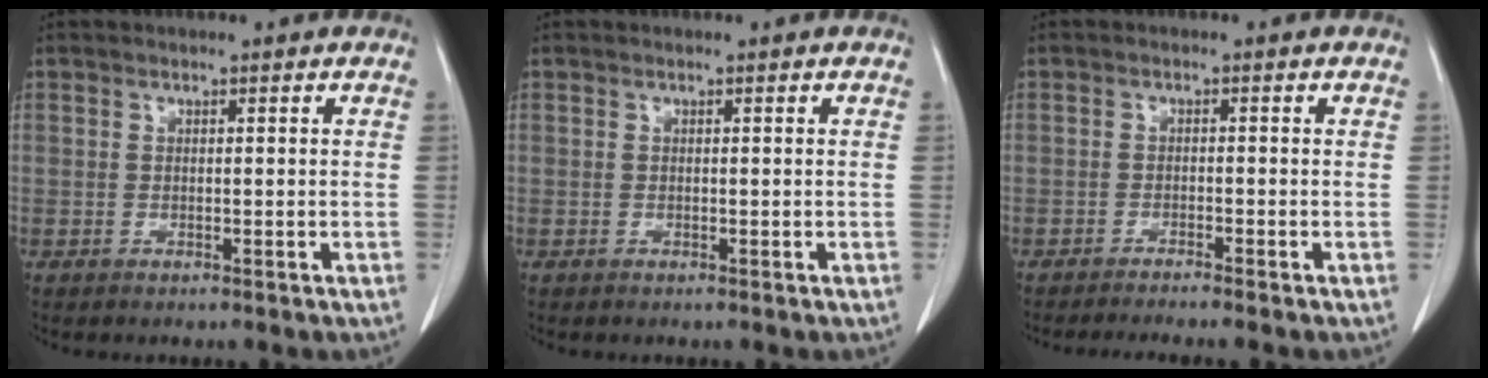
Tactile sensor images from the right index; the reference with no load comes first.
{"total": 0.0}
{"total": 4.2, "force": [-3.8, -0.9, 1.7], "torque": [-0.018, -0.006, -0.057]}